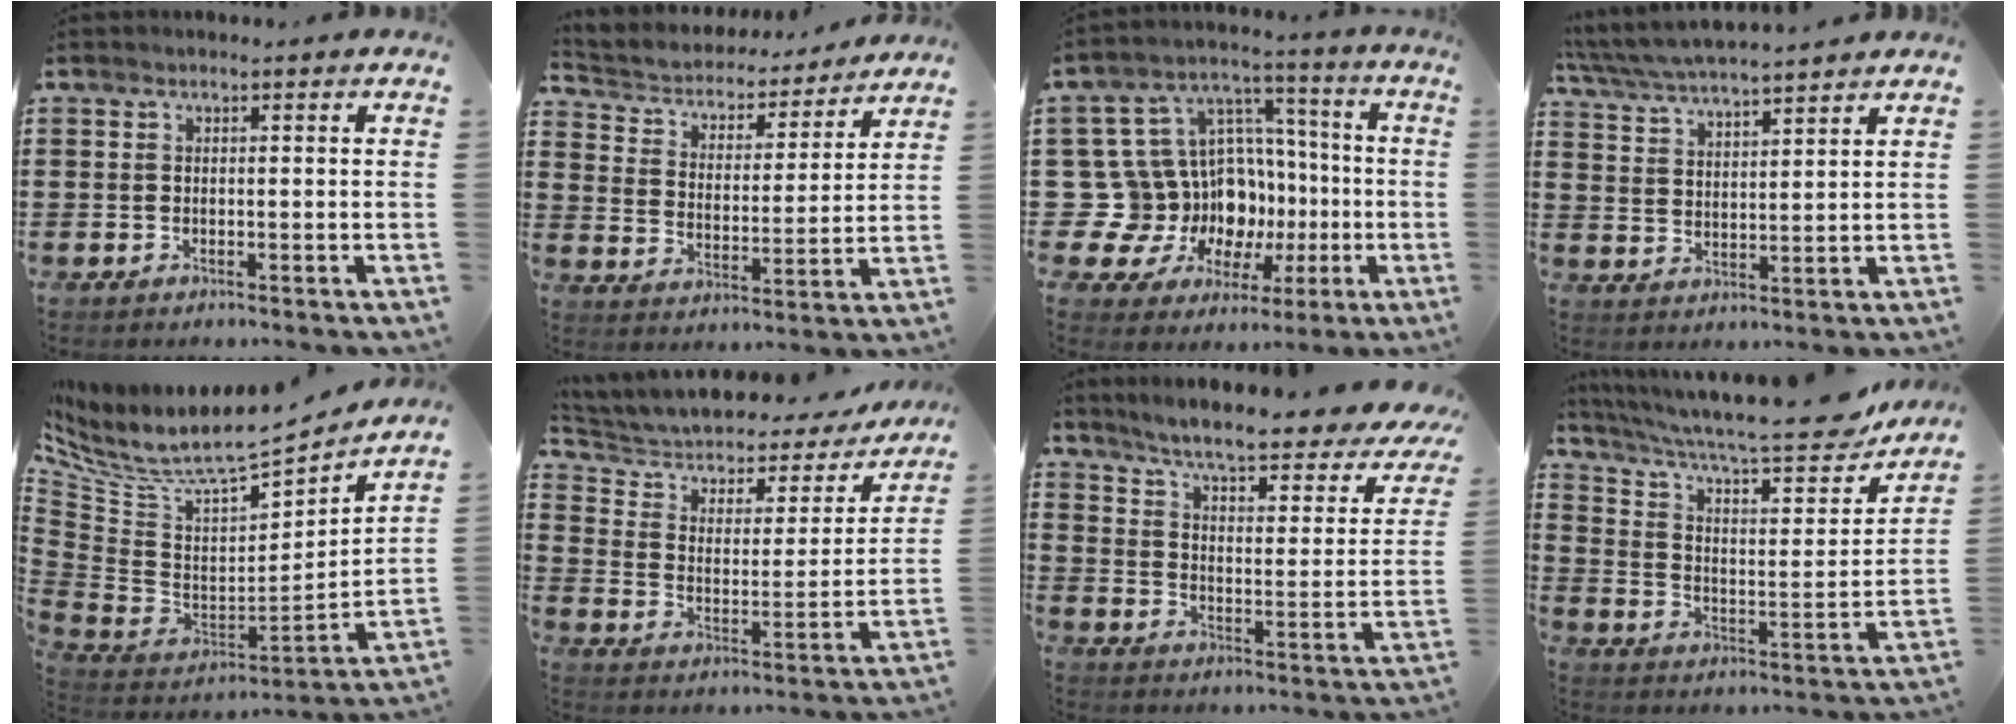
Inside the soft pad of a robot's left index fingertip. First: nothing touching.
{"total": 3.7, "force": [3.5, 1.1, 0.6], "torque": [-0.034, -0.028, 0.052]}
{"total": 15.0, "force": [-2.8, 13.9, 4.8], "torque": [-0.144, -0.027, -0.008]}
{"total": 5.0, "force": [4.8, 0.0, 1.4], "torque": [-0.046, -0.026, 0.082]}
{"total": 7.0, "force": [5.4, 1.7, 4.1], "torque": [-0.105, -0.055, 0.087]}
{"total": 4.4, "force": [3.1, 2.6, 1.7], "torque": [-0.056, -0.023, 0.044]}
{"total": 6.2, "force": [4.9, -0.1, 3.8], "torque": [-0.092, -0.041, 0.076]}
{"total": 11.5, "force": [9.4, 1.7, 6.3], "torque": [-0.127, -0.066, 0.151]}